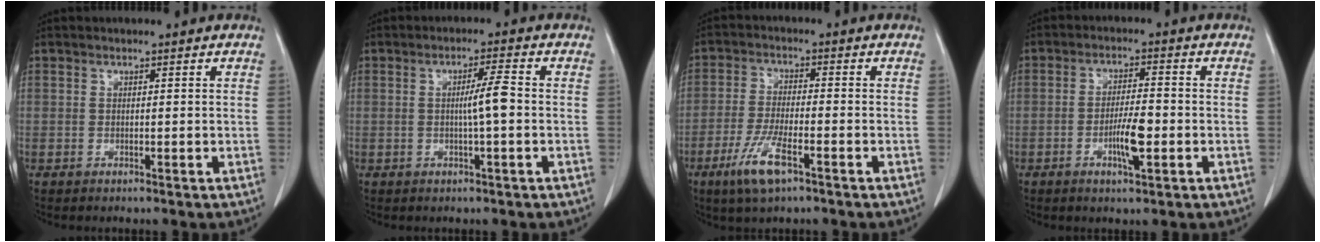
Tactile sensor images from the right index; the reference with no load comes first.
{"total": 4.1, "force": [-0.2, -0.1, 4.1], "torque": [-0.071, 0.001, -0.005]}
{"total": 7.1, "force": [-3.9, 1.4, 5.8], "torque": [-0.123, -0.012, -0.071]}
{"total": 5.5, "force": [-1.7, 1.0, 5.2], "torque": [-0.096, -0.003, -0.028]}